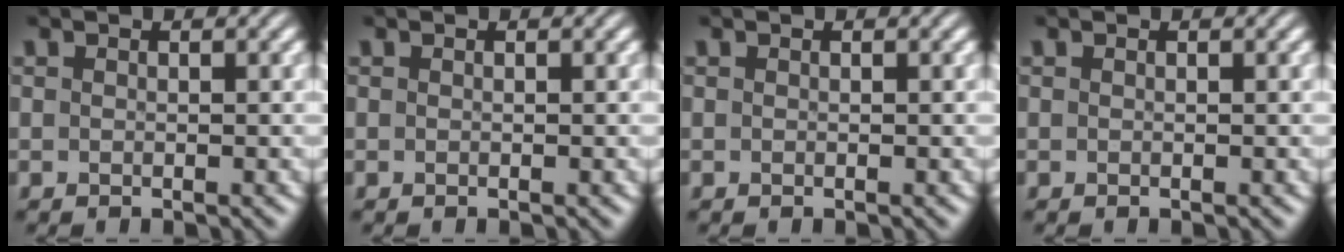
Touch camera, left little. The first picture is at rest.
{"total": 0.0}
{"total": 0.0}
{"total": 0.0}